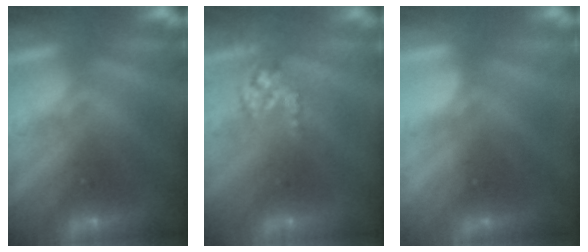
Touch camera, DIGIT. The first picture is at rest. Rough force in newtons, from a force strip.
{"total": 2.9}
{"total": 2.3}